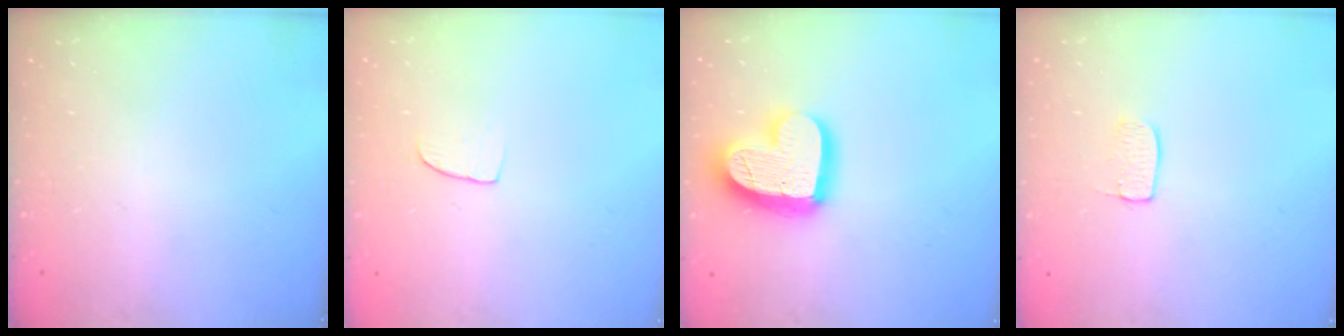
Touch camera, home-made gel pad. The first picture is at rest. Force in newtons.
{"total": 5.9, "press": 5.9, "slide": 0.4}
{"total": 18.7, "press": 18.7, "slide": 1.4}
{"total": 5.0, "press": 5.0, "slide": 0.3}